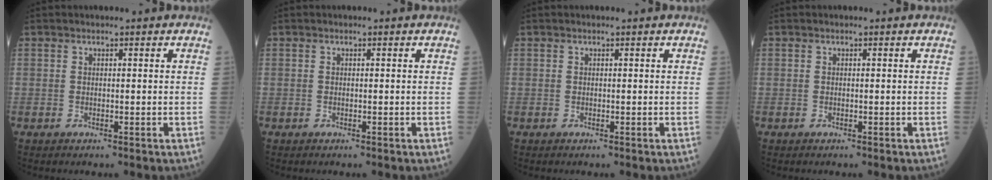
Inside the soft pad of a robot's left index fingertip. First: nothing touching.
{"total": 0.0}
{"total": 0.0}
{"total": 0.0}